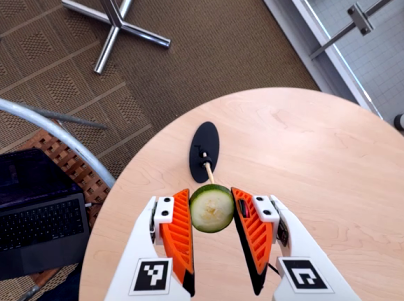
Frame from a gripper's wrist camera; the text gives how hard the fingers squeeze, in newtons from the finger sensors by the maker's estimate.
{"total": 8.4, "left": 8.8, "right": 8.0}